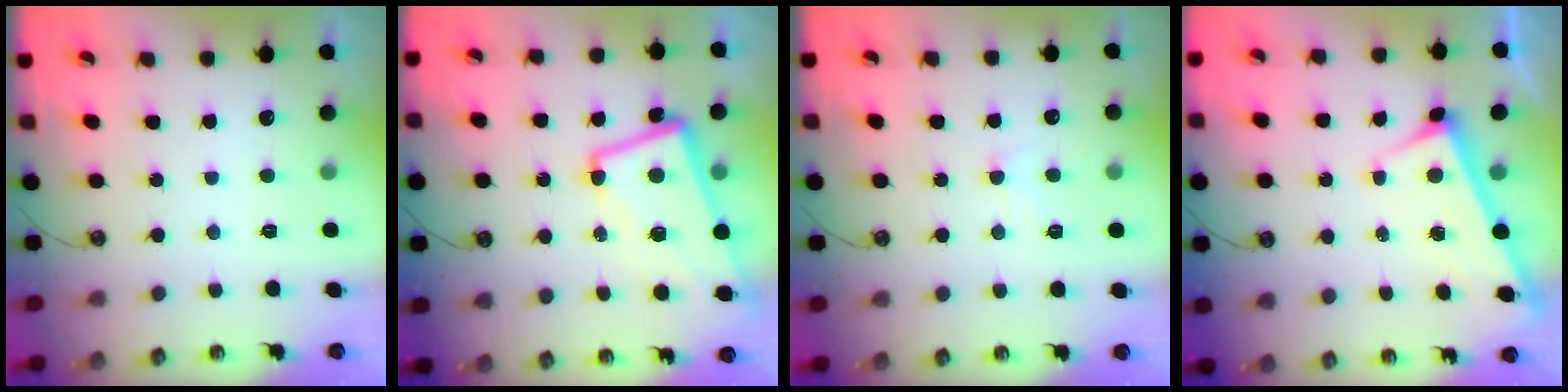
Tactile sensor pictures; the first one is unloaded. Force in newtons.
{"total": 5.8, "press": 5.4, "slide": 2.2}
{"total": 2.0, "press": 1.9, "slide": 0.5}
{"total": 3.4, "press": 3.4, "slide": 0.2}